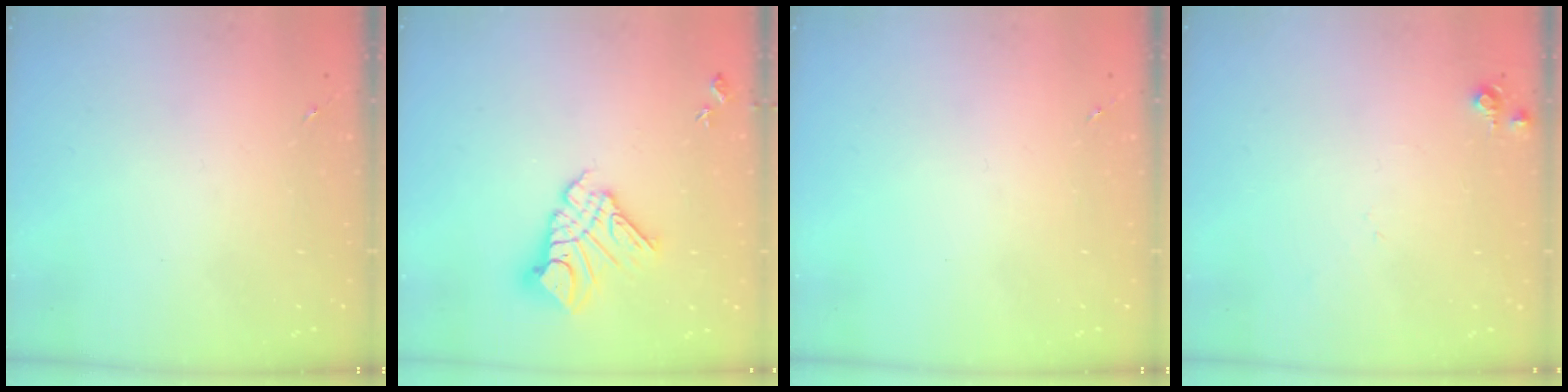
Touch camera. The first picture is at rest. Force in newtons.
{"total": 14.1, "press": 14.1, "slide": 1.4}
{"total": 0.0}
{"total": 4.2, "press": 4.2, "slide": 0.6}